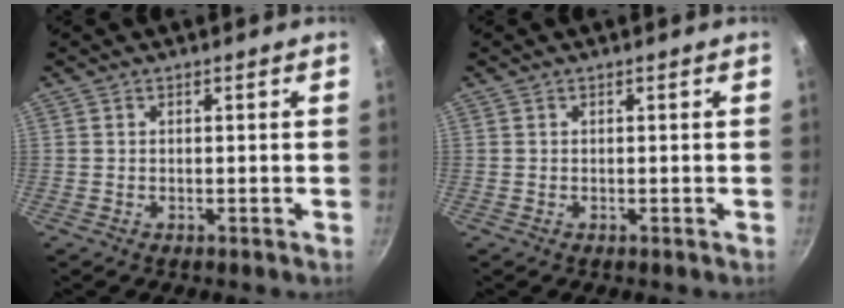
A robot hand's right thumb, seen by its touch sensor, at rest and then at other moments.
{"total": 0.0}